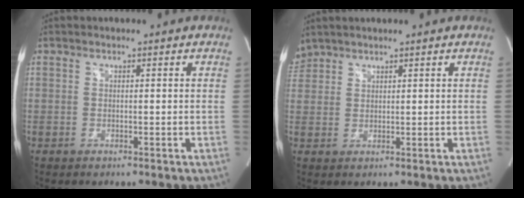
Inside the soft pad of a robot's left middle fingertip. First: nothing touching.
{"total": 3.0, "force": [2.8, 1.1, 0.1], "torque": [-0.009, 0.019, 0.059]}